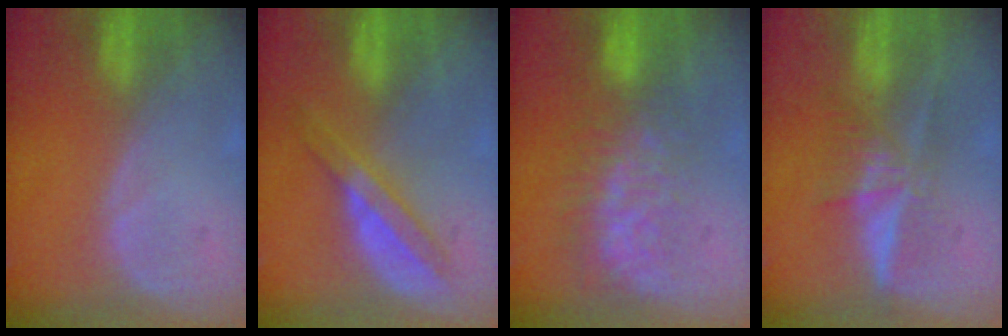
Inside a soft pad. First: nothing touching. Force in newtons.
{"total": 5.8, "press": 5.3, "slide": 2.2}
{"total": 7.9, "press": 7.4, "slide": 2.6}
{"total": 5.4, "press": 5.2, "slide": 1.6}